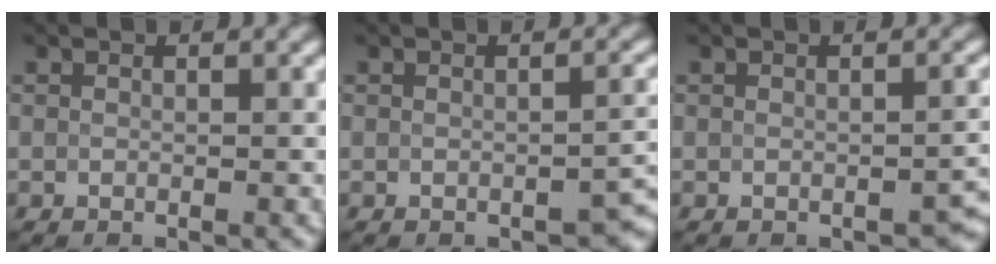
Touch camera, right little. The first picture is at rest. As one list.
[{"total": 2.7, "force": [-1.3, 1.4, 1.8], "torque": [-0.013, 0.003, -0.017]}, {"total": 2.4, "force": [-1.1, 1.4, 1.6], "torque": [-0.011, 0.002, -0.013]}]